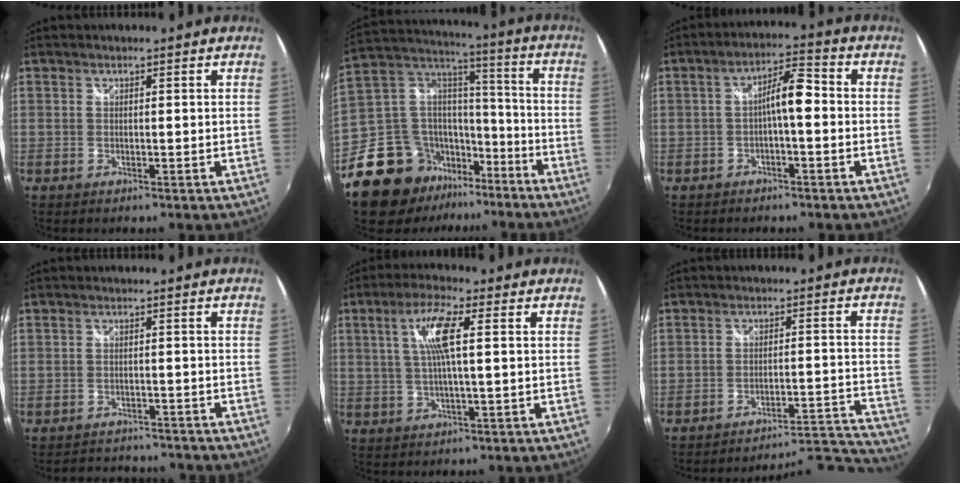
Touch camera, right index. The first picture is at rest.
{"total": 17.4, "force": [-12.8, 10.4, 5.4], "torque": [-0.127, 0.054, -0.209]}
{"total": 5.8, "force": [-0.9, 1.2, 5.6], "torque": [-0.100, 0.016, -0.016]}
{"total": 8.2, "force": [-7.7, 2.3, 2.0], "torque": [-0.050, -0.001, -0.105]}
{"total": 7.9, "force": [1.8, 1.1, 7.6], "torque": [-0.146, 0.007, 0.034]}
{"total": 16.7, "force": [-16.6, -0.8, 1.1], "torque": [-0.008, 0.035, -0.226]}